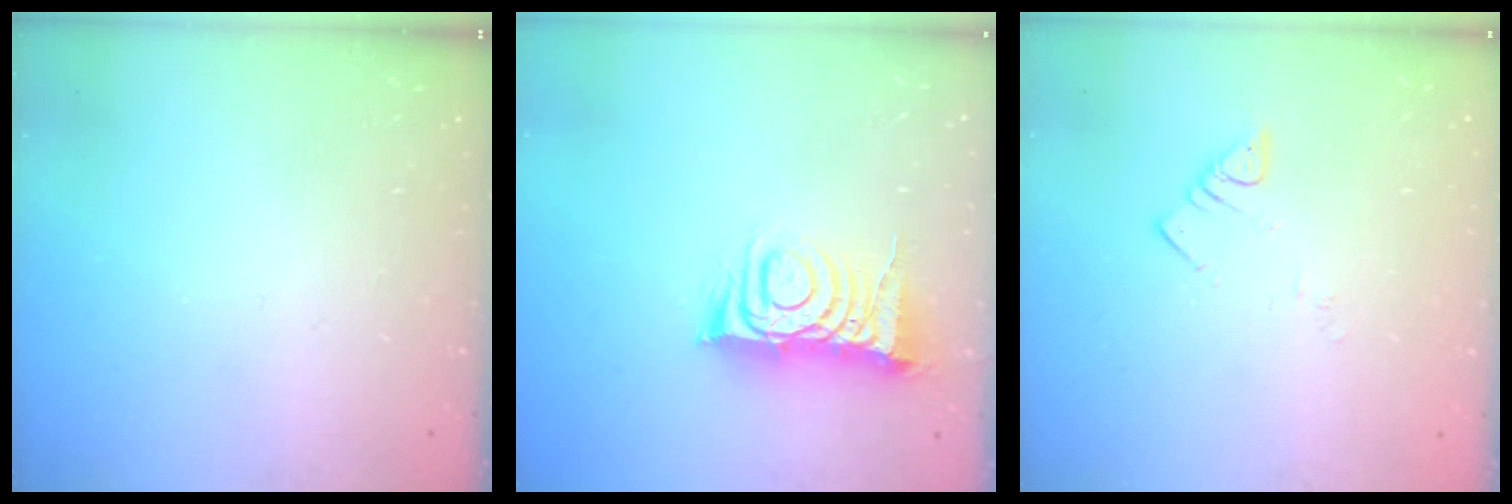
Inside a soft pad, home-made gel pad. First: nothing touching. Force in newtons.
{"total": 9.8, "press": 9.8, "slide": 1.1}
{"total": 3.6, "press": 3.6, "slide": 0.6}